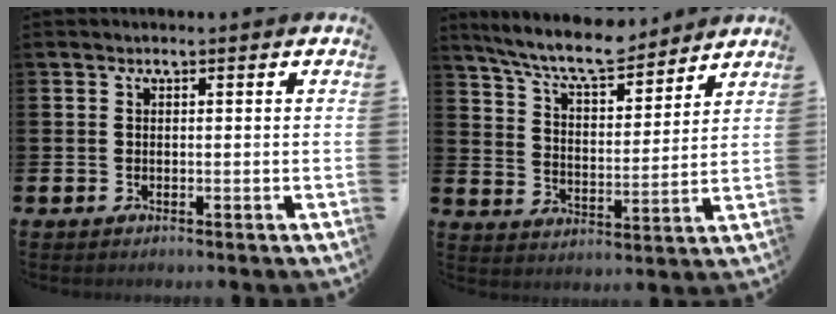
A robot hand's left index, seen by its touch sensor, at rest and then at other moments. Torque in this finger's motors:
{"motor_torque": [1.05, -1.09, 0.87, 0.21]}